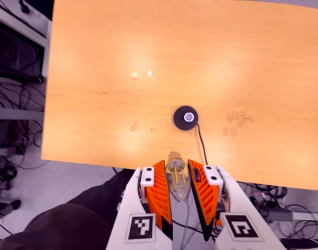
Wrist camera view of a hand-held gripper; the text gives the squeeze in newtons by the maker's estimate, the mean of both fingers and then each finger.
{"total": 13.9, "left": 14.0, "right": 13.7}